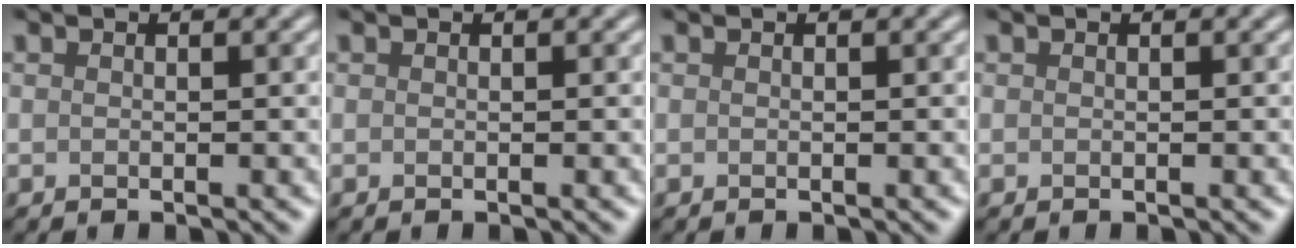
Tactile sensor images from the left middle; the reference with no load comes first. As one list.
[{"total": 0.0}, {"total": 0.0}, {"total": 0.0}]